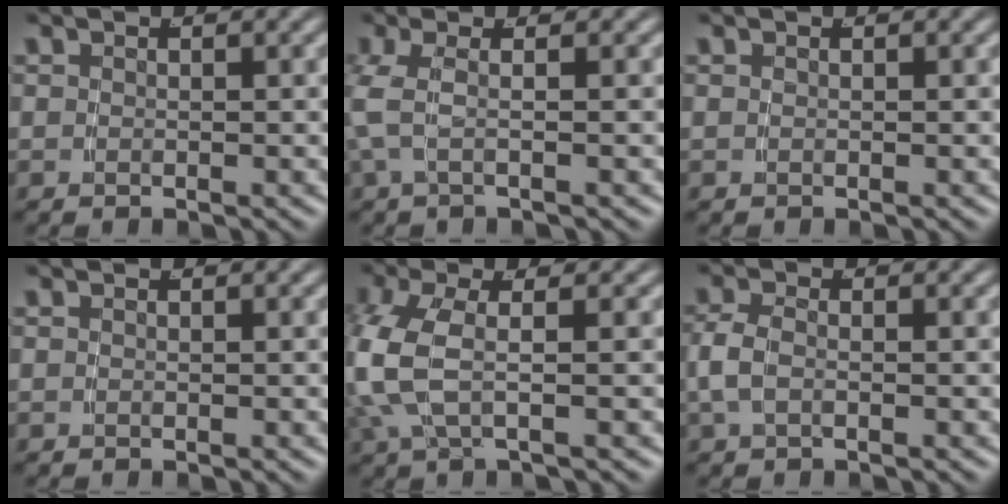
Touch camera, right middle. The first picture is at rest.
{"total": 2.9, "force": [0.2, 0.8, 2.7], "torque": [-0.066, 0.006, 0.002]}
{"total": 0.0}
{"total": 0.0}
{"total": 5.5, "force": [0.2, 3.0, 4.5], "torque": [-0.122, -0.007, 0.008]}
{"total": 1.9, "force": [-0.4, 1.0, 1.7], "torque": [-0.050, -0.008, 0.000]}